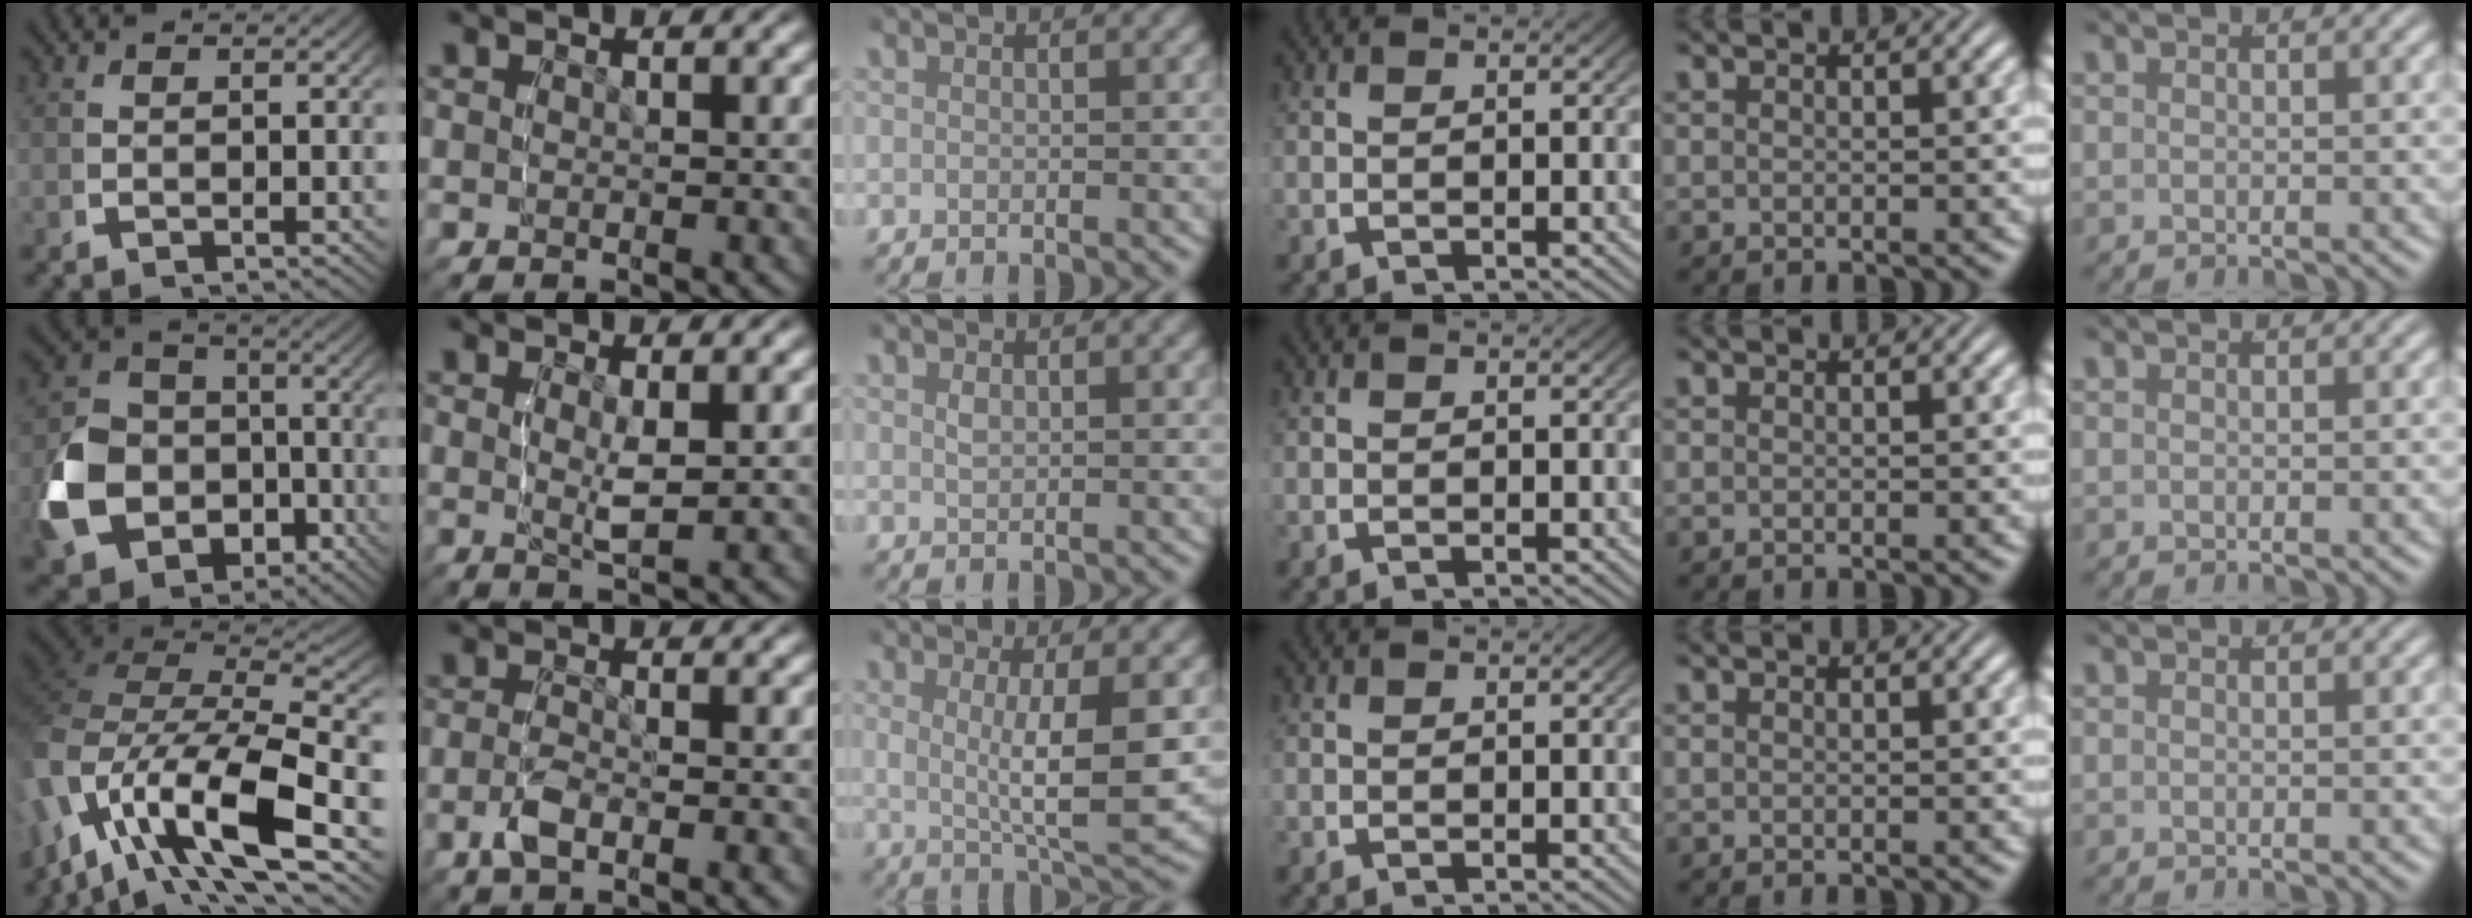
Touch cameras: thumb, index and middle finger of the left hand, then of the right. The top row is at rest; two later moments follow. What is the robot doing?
{"motion": "grasp_and_lifting", "object": "button"}